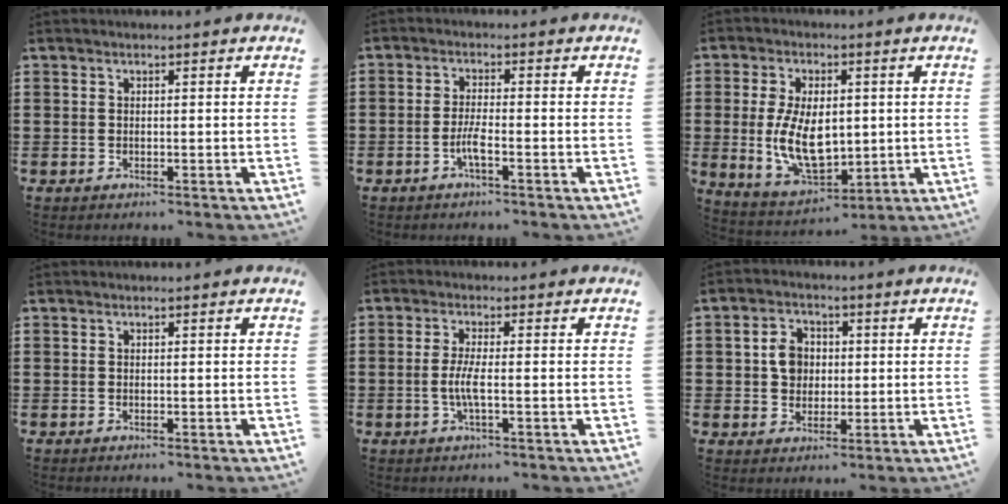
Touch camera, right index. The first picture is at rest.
{"total": 3.1, "force": [-1.5, 0.3, 2.7], "torque": [-0.069, -0.009, -0.033]}
{"total": 10.3, "force": [0.1, 6.0, 8.4], "torque": [-0.168, -0.001, -0.001]}
{"total": 0.0}
{"total": 3.7, "force": [-0.7, 0.3, 3.6], "torque": [-0.088, -0.012, -0.021]}
{"total": 5.3, "force": [0.5, 4.2, 3.1], "torque": [-0.065, 0.012, 0.005]}